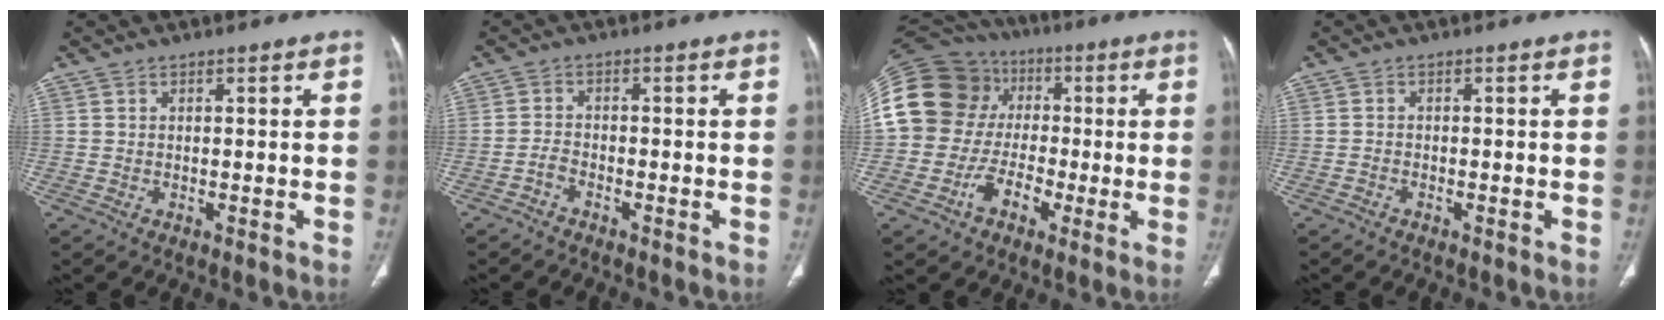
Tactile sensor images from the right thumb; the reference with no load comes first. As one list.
[{"total": 1.7, "force": [-1.4, 0.7, 0.7], "torque": [-0.014, 0.014, -0.028]}, {"total": 22.2, "force": [-1.8, 19.8, 9.9], "torque": [-0.206, 0.079, -0.028]}, {"total": 0.5, "force": [-0.5, 0.2, 0.0], "torque": [-0.001, 0.002, -0.011]}]